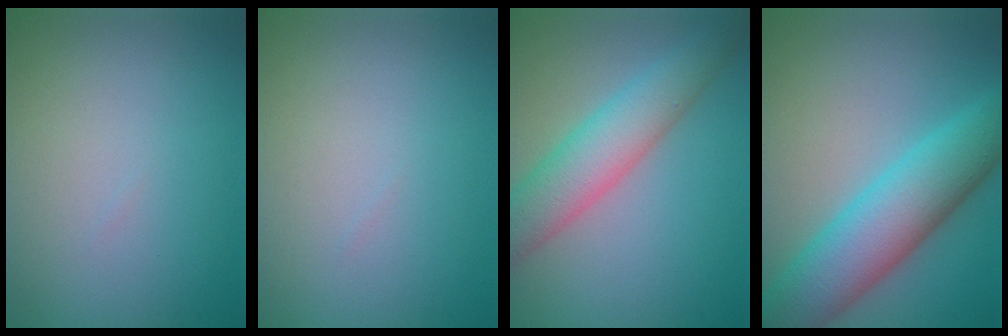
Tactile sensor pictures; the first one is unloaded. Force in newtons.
{"total": 0.0}
{"total": 5.7, "press": 5.7, "slide": 0.1}
{"total": 8.8, "press": 8.8, "slide": 0.0}